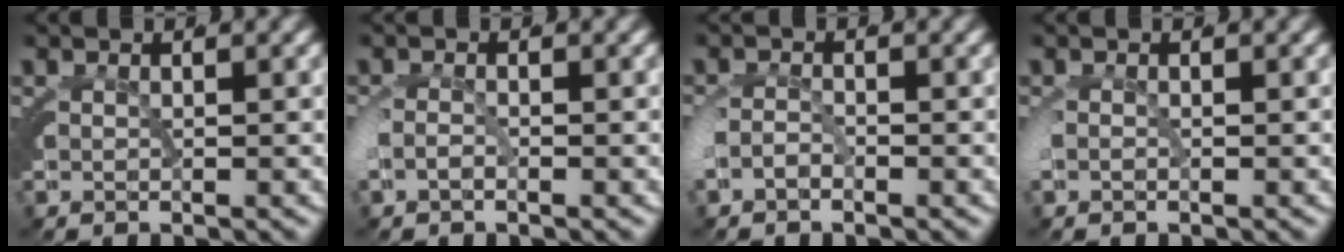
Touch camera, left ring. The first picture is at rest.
{"total": 1.7, "force": [-1.0, 1.4, 0.4], "torque": [-0.029, -0.006, -0.018]}
{"total": 2.3, "force": [-1.4, 1.7, 0.1], "torque": [-0.024, -0.007, -0.026]}
{"total": 1.0, "force": [-0.5, 0.9, 0.2], "torque": [-0.022, -0.007, -0.006]}